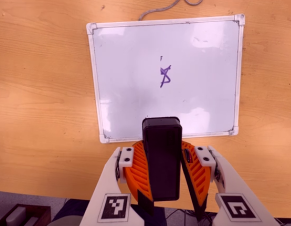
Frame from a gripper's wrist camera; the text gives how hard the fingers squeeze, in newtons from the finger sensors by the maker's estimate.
{"total": 11.3, "left": 10.9, "right": 11.7}